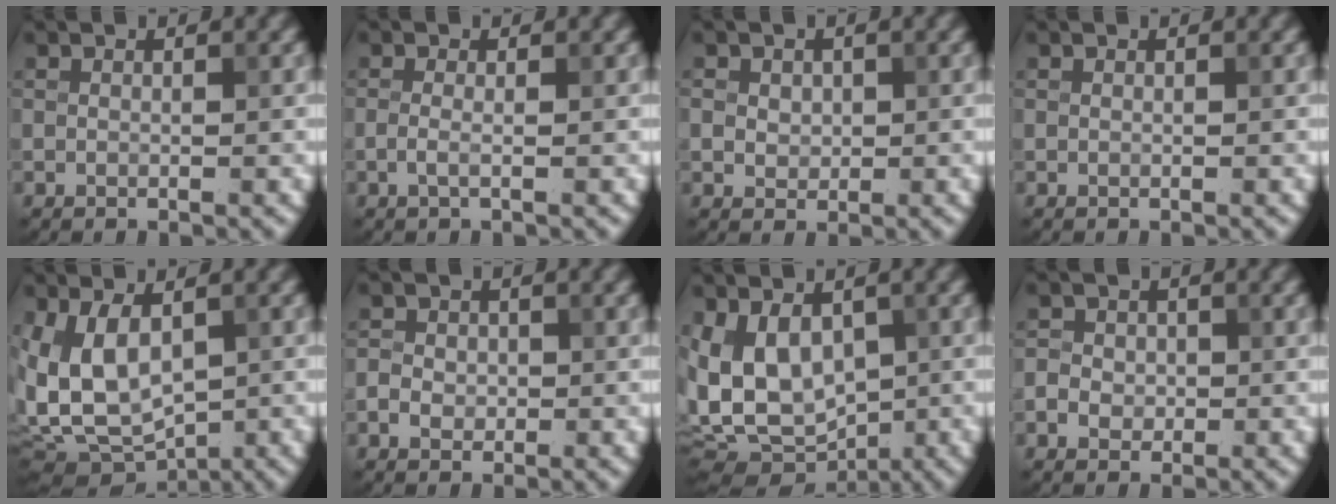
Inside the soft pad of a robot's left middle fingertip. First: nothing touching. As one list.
[{"total": 1.1, "force": [-0.3, 0.3, 1.0], "torque": [-0.022, -0.005, -0.008]}, {"total": 1.7, "force": [0.3, 1.5, 0.8], "torque": [-0.010, -0.002, 0.006]}, {"total": 0.0}, {"total": 7.9, "force": [-0.3, 4.3, 6.7], "torque": [-0.135, -0.011, 0.001]}, {"total": 1.9, "force": [-0.5, 1.6, 0.9], "torque": [-0.014, -0.001, -0.011]}, {"total": 10.0, "force": [-0.3, 6.7, 7.4], "torque": [-0.143, -0.011, -0.001]}, {"total": 2.2, "force": [-0.4, 1.9, 0.8], "torque": [-0.005, 0.001, -0.012]}]